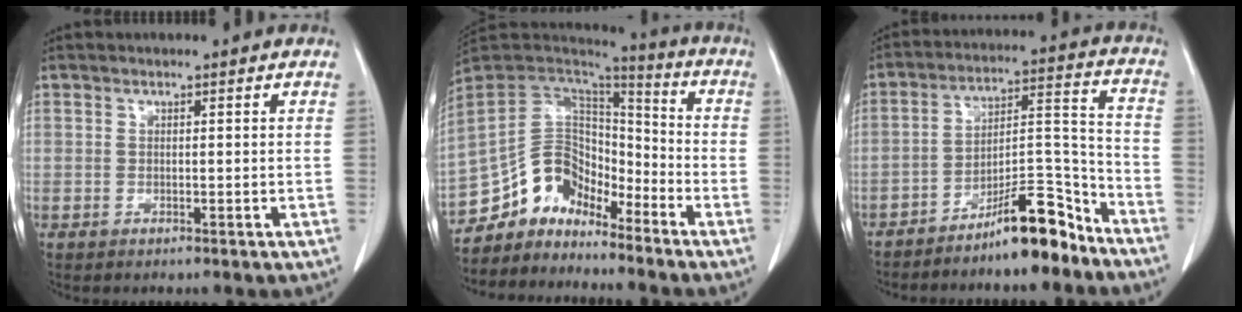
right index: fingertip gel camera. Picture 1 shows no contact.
{"total": 12.1, "force": [-10.2, 5.9, 2.8], "torque": [-0.045, 0.067, -0.192]}
{"total": 11.3, "force": [-8.9, 1.9, 6.6], "torque": [-0.098, 0.033, -0.149]}